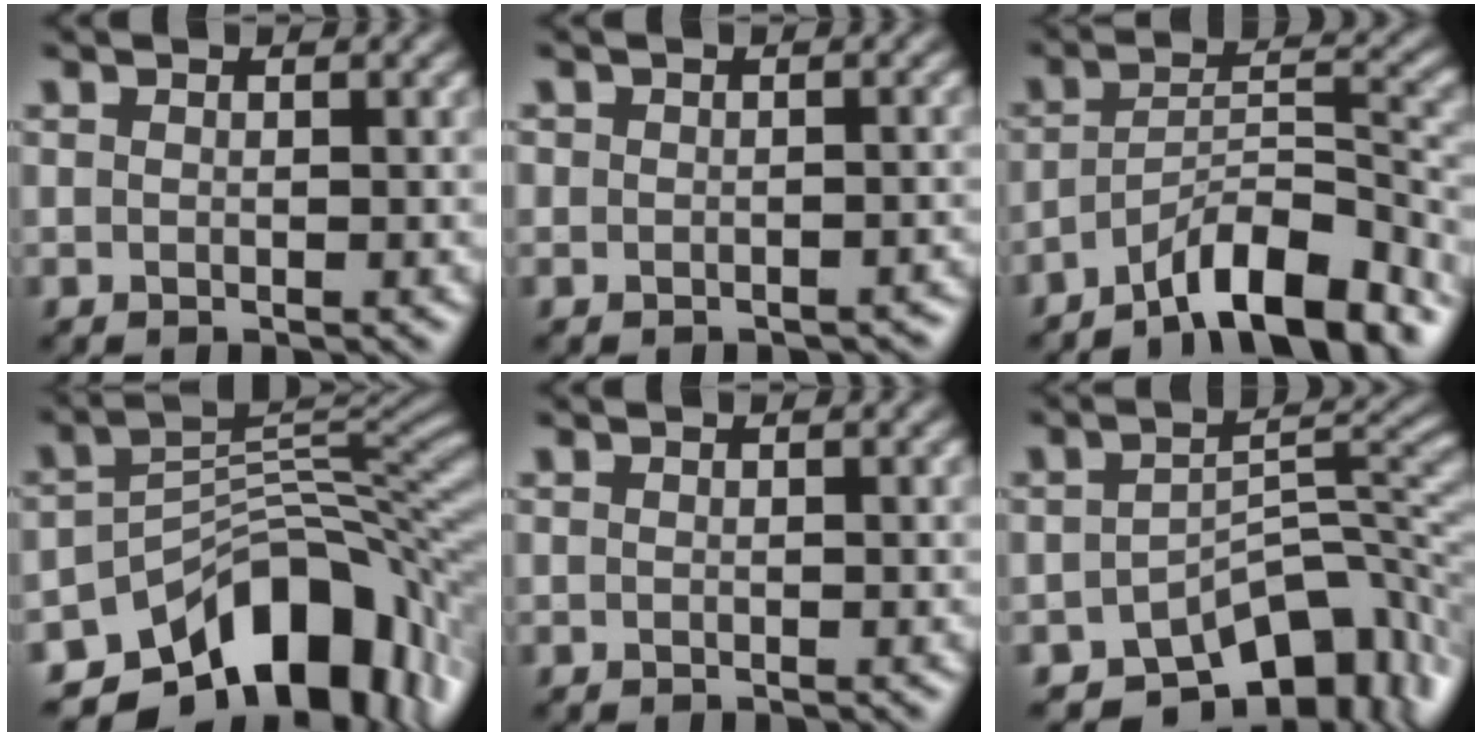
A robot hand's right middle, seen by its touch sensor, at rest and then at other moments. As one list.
[{"total": 1.4, "force": [-0.7, 1.2, 0.1], "torque": [0.011, -0.007, -0.011]}, {"total": 8.4, "force": [-6.1, 2.1, 5.4], "torque": [-0.079, 0.009, -0.107]}, {"total": 11.5, "force": [-7.0, 6.2, 6.7], "torque": [-0.085, 0.001, -0.125]}, {"total": 0.0}, {"total": 8.5, "force": [-5.7, 4.1, 4.9], "torque": [-0.048, -0.008, -0.096]}]